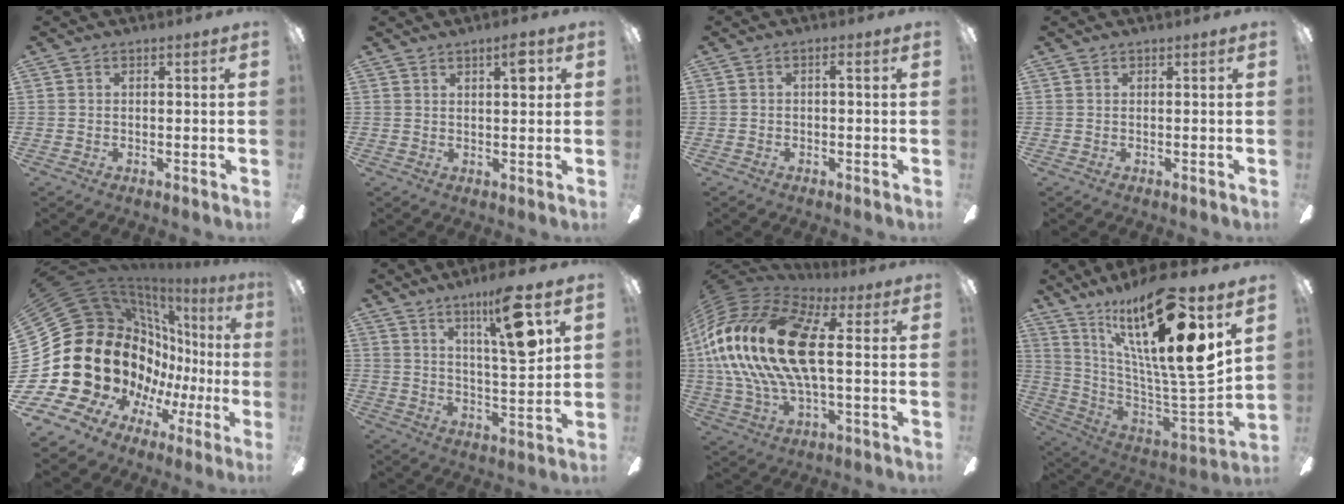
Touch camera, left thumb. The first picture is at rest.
{"total": 4.6, "force": [2.2, 1.4, 3.8], "torque": [-0.048, -0.007, 0.029]}
{"total": 1.3, "force": [-0.5, 0.4, 1.2], "torque": [-0.022, 0.007, -0.012]}
{"total": 0.0}
{"total": 29.1, "force": [-0.2, 23.1, 17.7], "torque": [-0.361, -0.073, 0.082]}
{"total": 14.2, "force": [7.8, 2.9, 11.5], "torque": [-0.178, -0.030, 0.117]}
{"total": 24.1, "force": [2.1, 11.5, 21.1], "torque": [-0.457, 0.001, 0.028]}
{"total": 24.8, "force": [14.2, 3.7, 20.0], "torque": [-0.359, -0.103, 0.220]}